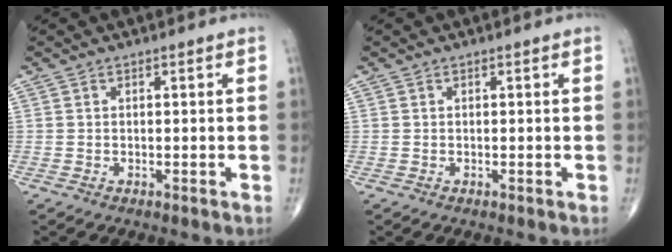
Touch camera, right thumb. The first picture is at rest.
{"total": 0.0}